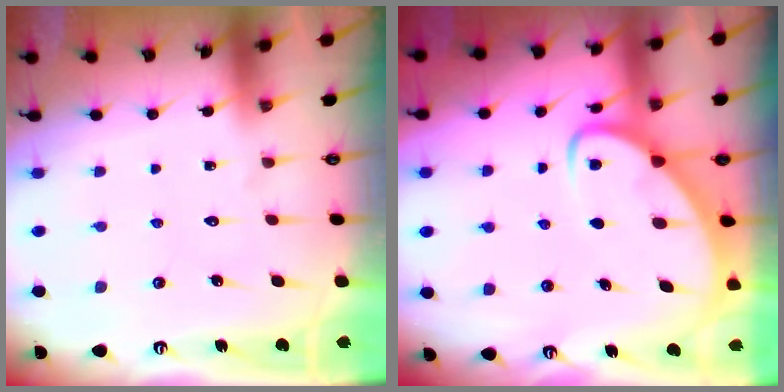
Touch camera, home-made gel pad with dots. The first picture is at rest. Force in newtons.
{"total": 3.8, "press": 3.8, "slide": 0.4}